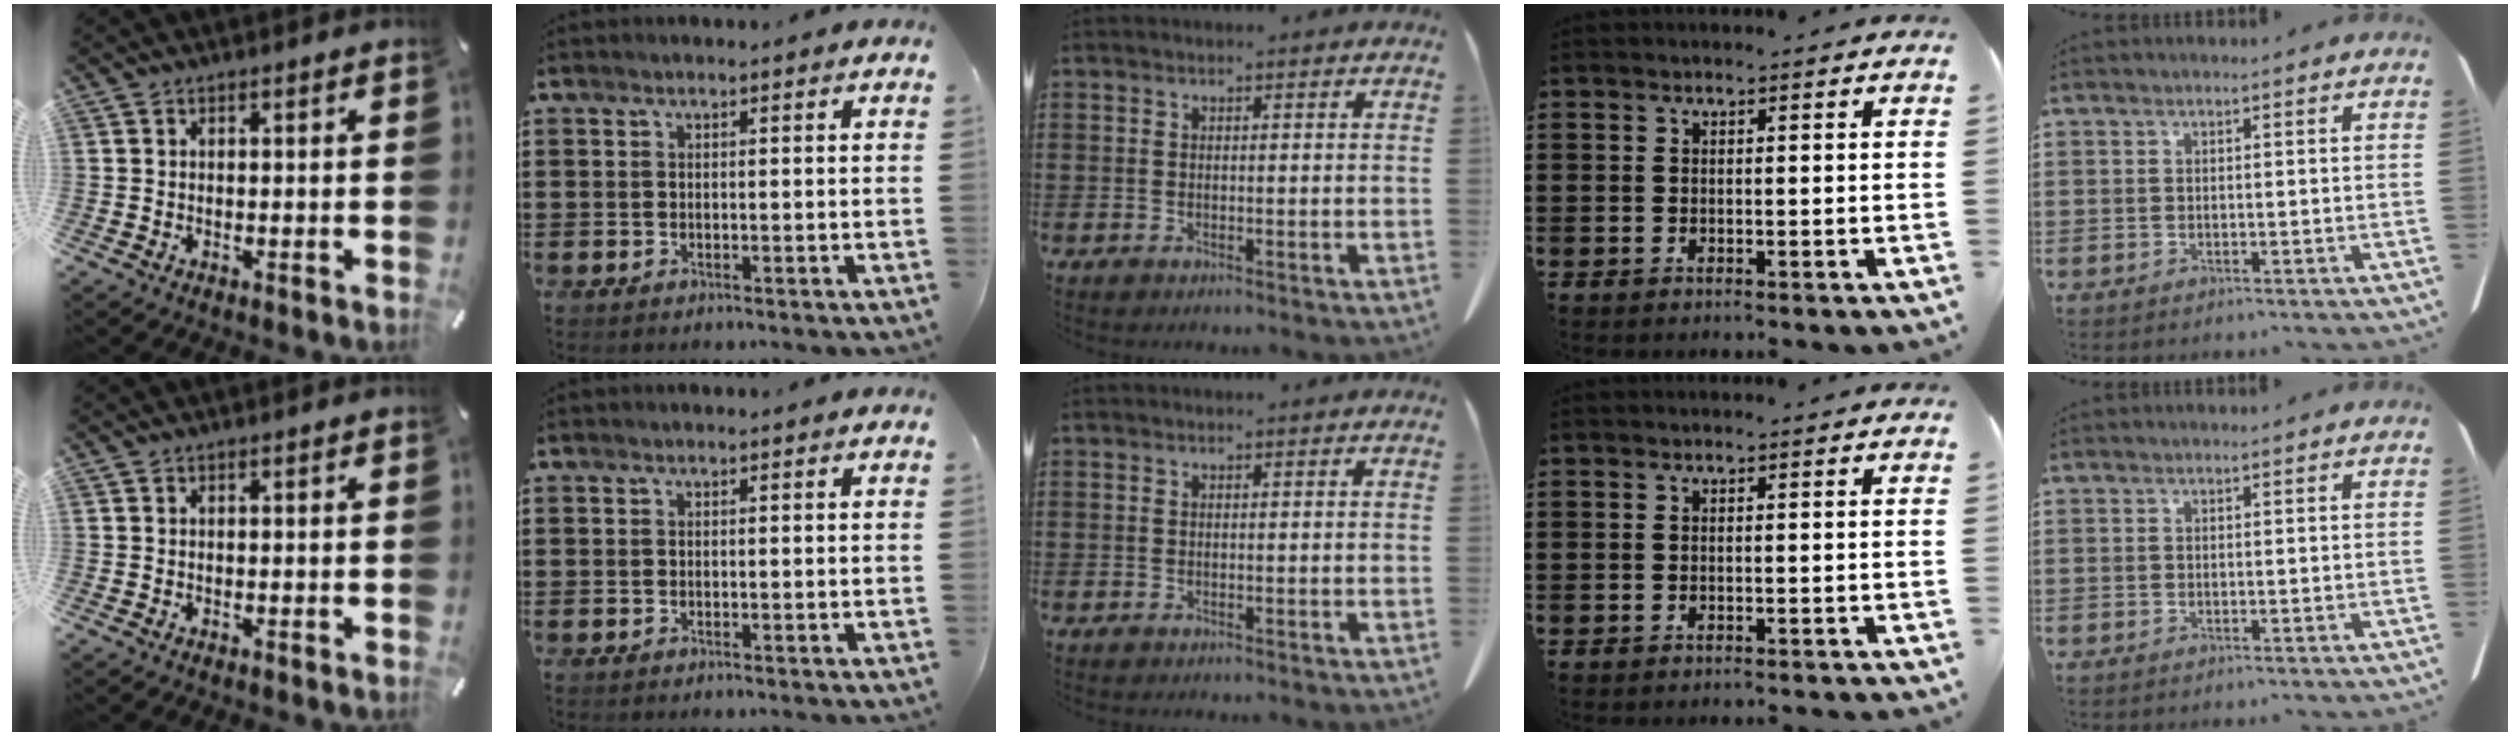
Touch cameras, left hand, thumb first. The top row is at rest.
{"ring": {"total": 0.6, "force": [-0.6, -0.1, 0.2], "torque": [-0.005, -0.002, -0.010]}}